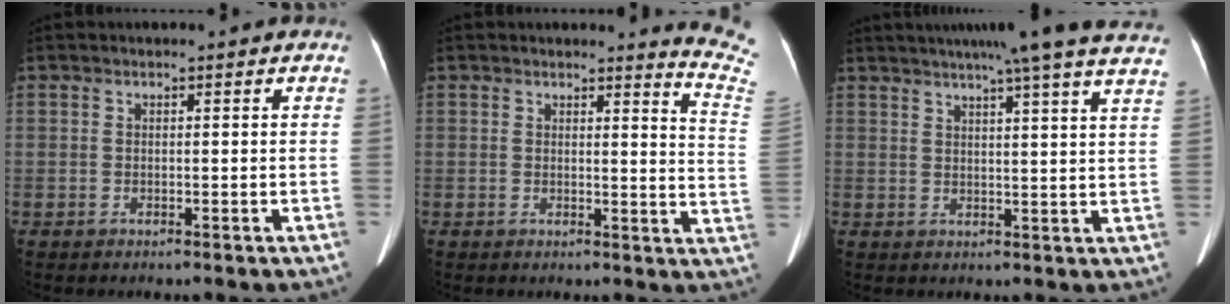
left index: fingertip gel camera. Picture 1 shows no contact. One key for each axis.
{"total": 8.6, "fx": 8.5, "fy": -1.2, "fz": 0.6, "tx": -0.004, "ty": -0.114, "tz": 0.064}
{"total": 20.5, "fx": 17.4, "fy": -0.9, "fz": 10.9, "tx": -0.172, "ty": -0.008, "tz": 0.212}